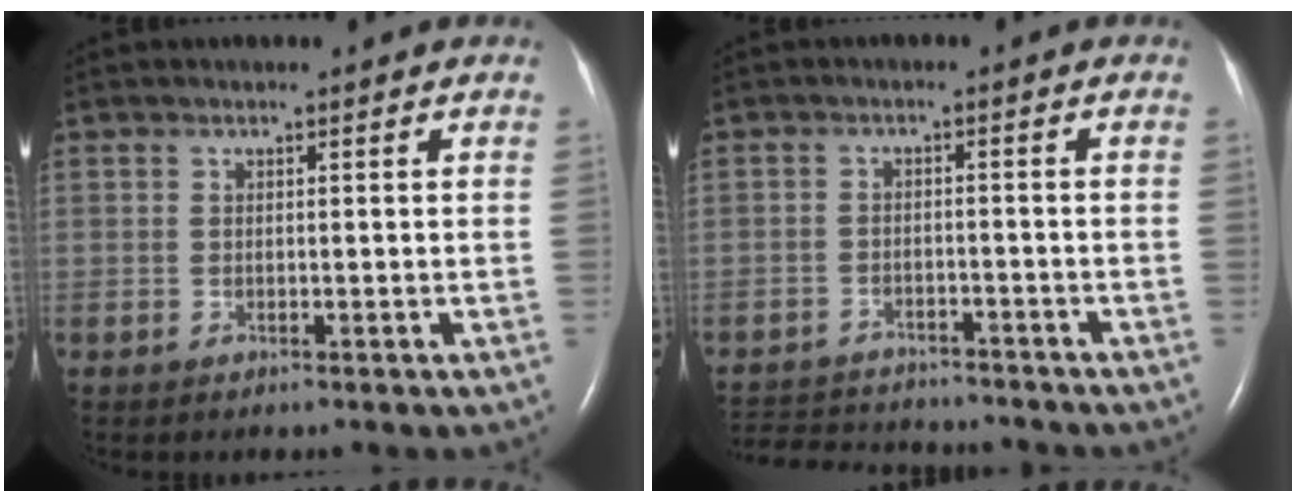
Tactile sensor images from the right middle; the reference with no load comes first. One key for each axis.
{"total": 13.3, "fx": -12.4, "fy": 3.1, "fz": 3.9, "tx": -0.090, "ty": -0.002, "tz": -0.174}